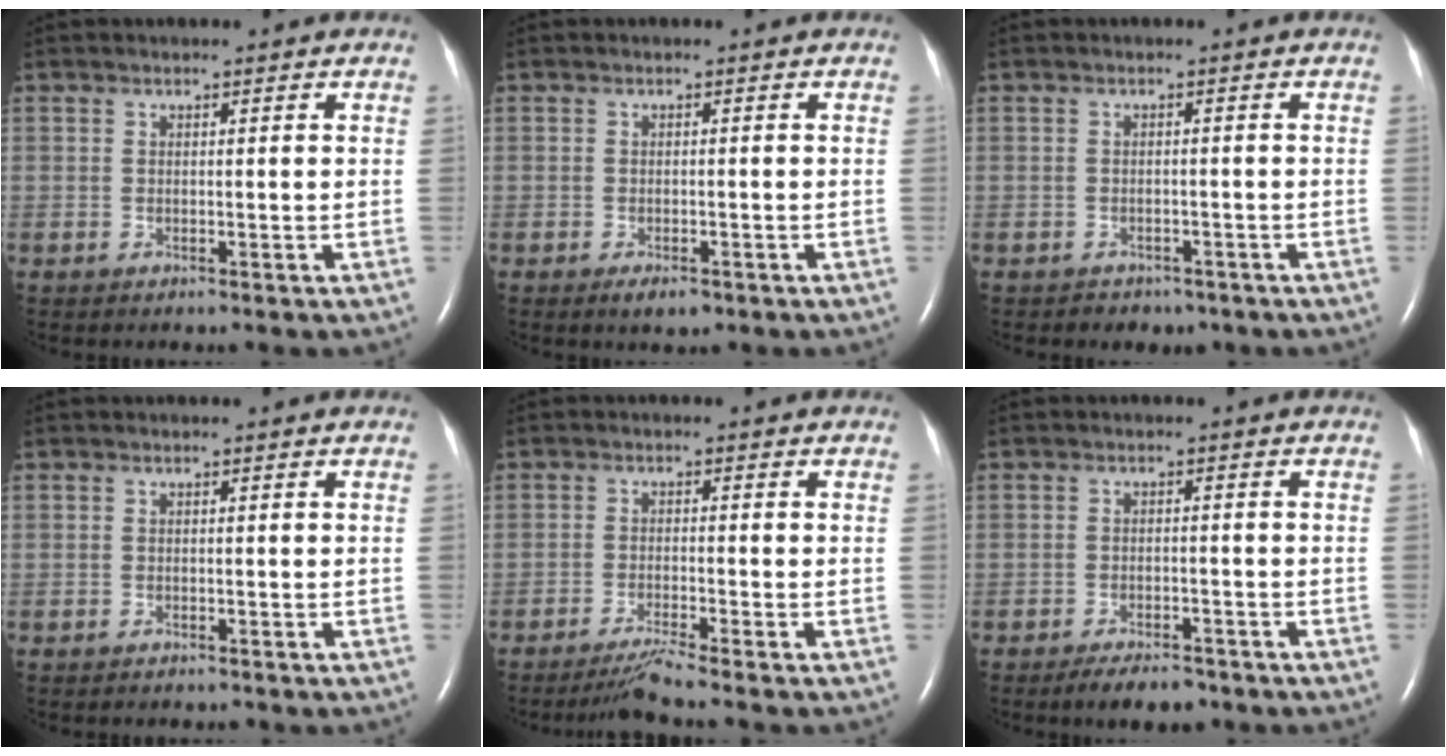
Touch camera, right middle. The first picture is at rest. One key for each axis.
{"total": 2.3, "fx": -1.4, "fy": 0.9, "fz": 1.6, "tx": -0.028, "ty": -0.002, "tz": -0.017}
{"total": 3.0, "fx": -2.3, "fy": 1.9, "fz": 0.1, "tx": -0.009, "ty": 0.008, "tz": -0.028}
{"total": 0.8, "fx": -0.7, "fy": 0.2, "fz": 0.1, "tx": -0.007, "ty": -0.002, "tz": -0.010}
{"total": 3.7, "fx": -3.1, "fy": -1.6, "fz": 1.2, "tx": -0.035, "ty": -0.018, "tz": -0.062}
{"total": 4.8, "fx": -3.9, "fy": 1.7, "fz": 2.4, "tx": -0.039, "ty": -0.003, "tz": -0.058}